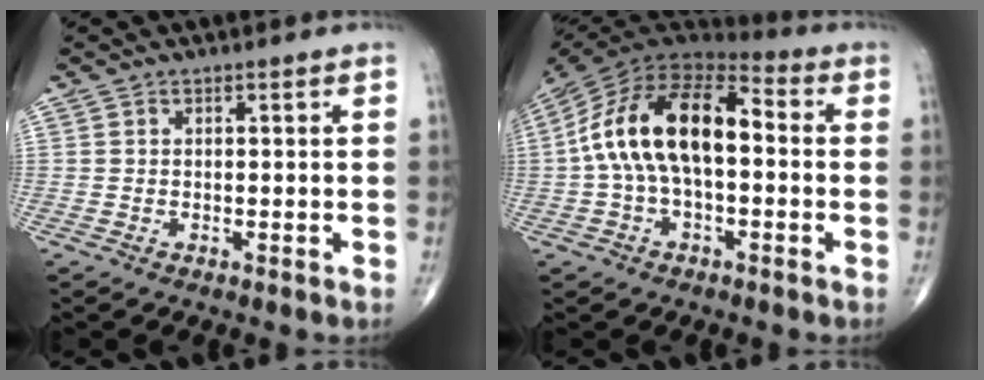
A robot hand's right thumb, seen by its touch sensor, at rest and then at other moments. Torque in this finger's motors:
{"motor_torque": [1.14, 1.14, 0.54, -0.49, 0.53]}